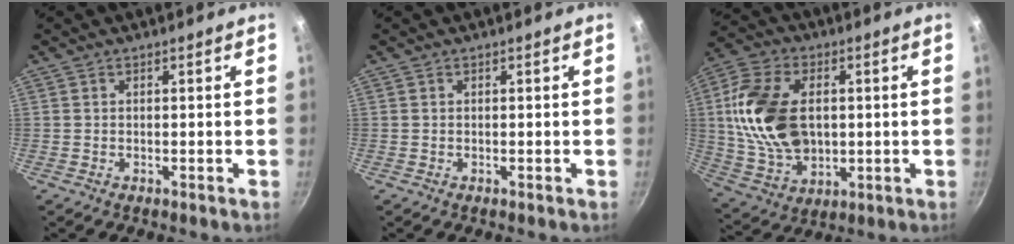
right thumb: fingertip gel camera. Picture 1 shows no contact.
{"total": 0.0}
{"total": 18.9, "force": [1.9, 12.6, 14.0], "torque": [-0.259, 0.004, 0.042]}